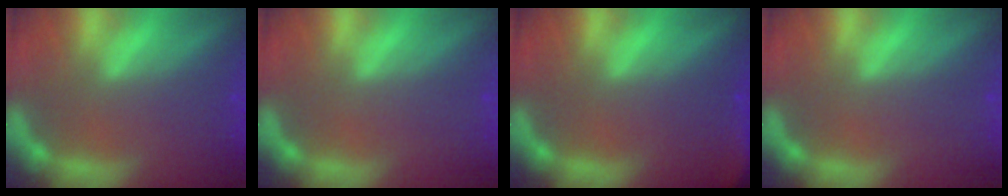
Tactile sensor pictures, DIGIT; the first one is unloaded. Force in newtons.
{"total": 0.0}
{"total": 4.4}
{"total": 0.0}